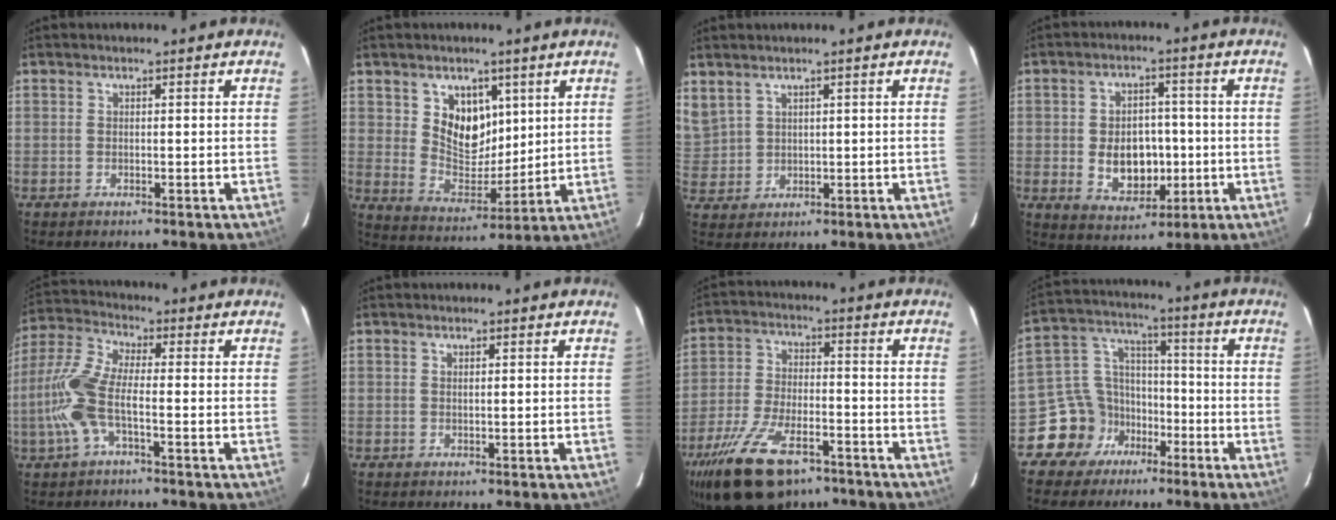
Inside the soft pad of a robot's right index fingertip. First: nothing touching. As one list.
[{"total": 10.1, "force": [4.1, 7.5, 5.4], "torque": [-0.090, -0.008, 0.088]}, {"total": 6.8, "force": [4.2, 4.9, 2.2], "torque": [-0.052, 0.013, 0.102]}, {"total": 10.2, "force": [-1.3, 7.0, 7.2], "torque": [-0.140, 0.001, -0.002]}, {"total": 10.4, "force": [-2.8, 3.2, 9.5], "torque": [-0.225, 0.006, -0.058]}, {"total": 0.6, "force": [0.2, 0.2, 0.5], "torque": [-0.010, 0.002, 0.005]}, {"total": 18.0, "force": [-11.8, 8.3, 10.8], "torque": [-0.233, -0.027, -0.203]}, {"total": 10.8, "force": [-6.2, 8.6, 2.0], "torque": [-0.057, 0.051, -0.103]}]